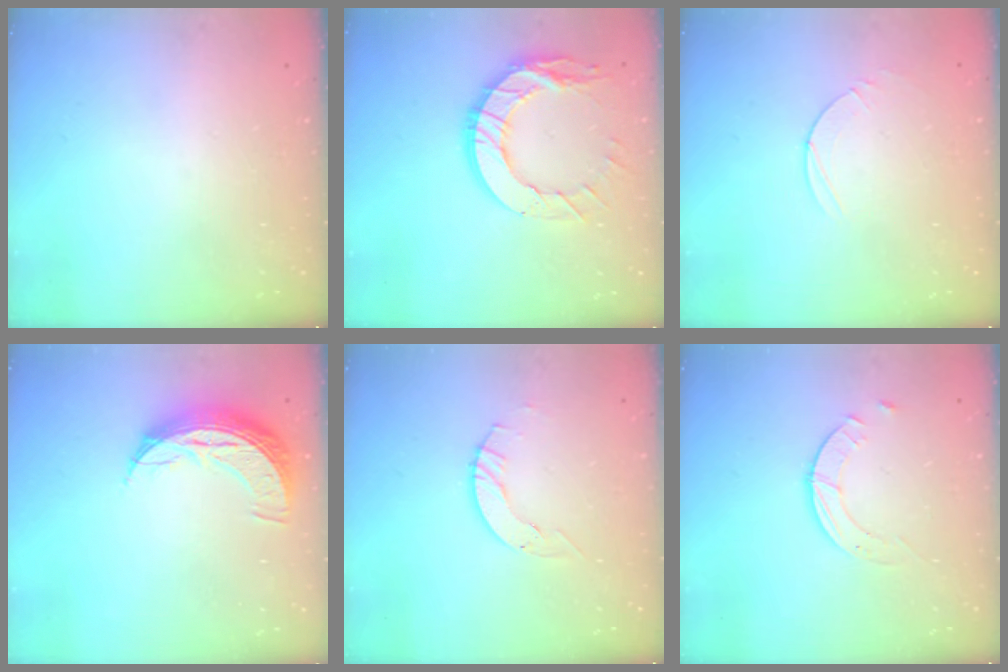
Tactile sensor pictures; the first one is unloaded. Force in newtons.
{"total": 14.5, "press": 14.4, "slide": 1.2}
{"total": 4.9, "press": 4.9, "slide": 0.4}
{"total": 10.1, "press": 10.1, "slide": 0.7}
{"total": 3.9, "press": 3.9, "slide": 0.4}
{"total": 2.3, "press": 2.3, "slide": 0.3}